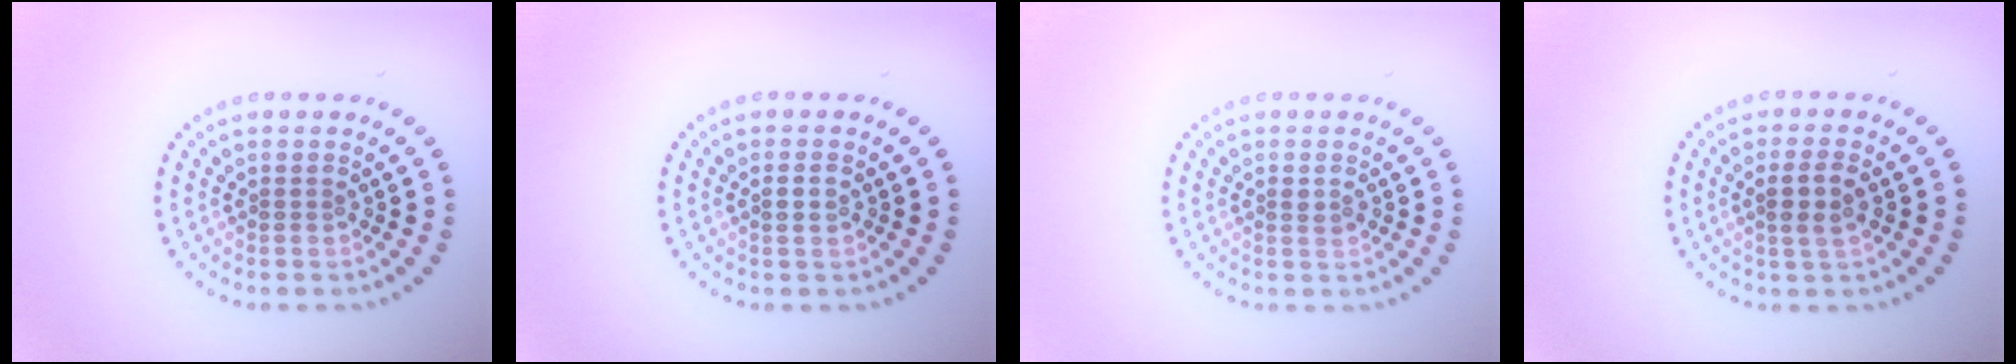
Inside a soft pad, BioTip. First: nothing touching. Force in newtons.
{"total": 1.1, "press": 1.0, "slide": 0.3}
{"total": 0.9, "press": 0.9, "slide": 0.2}
{"total": 2.5, "press": 2.3, "slide": 0.9}